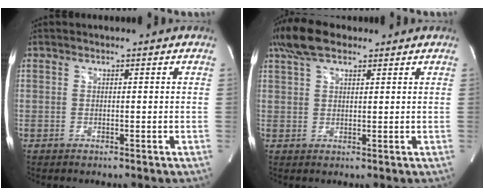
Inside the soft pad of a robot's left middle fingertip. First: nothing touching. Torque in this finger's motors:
{"motor_torque": [0.36, 0.14, -0.13, -0.01]}